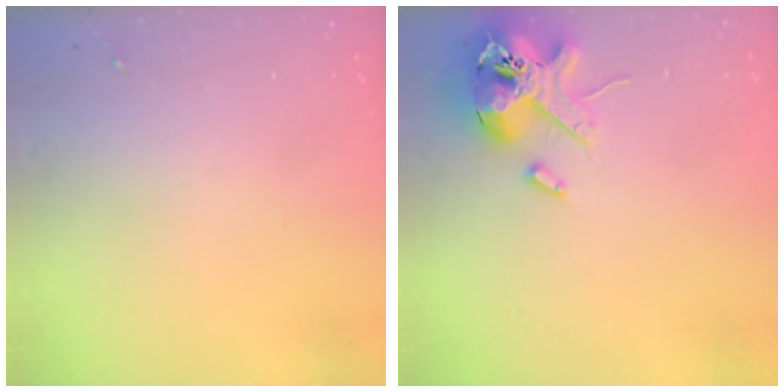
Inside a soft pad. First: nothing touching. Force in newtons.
{"total": 14.4, "press": 14.2, "slide": 2.4}